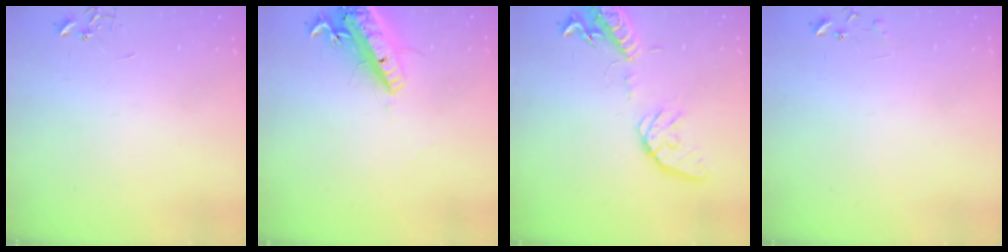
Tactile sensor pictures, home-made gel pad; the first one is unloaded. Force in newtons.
{"total": 17.6, "press": 17.3, "slide": 3.4}
{"total": 16.1, "press": 15.8, "slide": 3.0}
{"total": 6.4, "press": 6.4, "slide": 0.4}